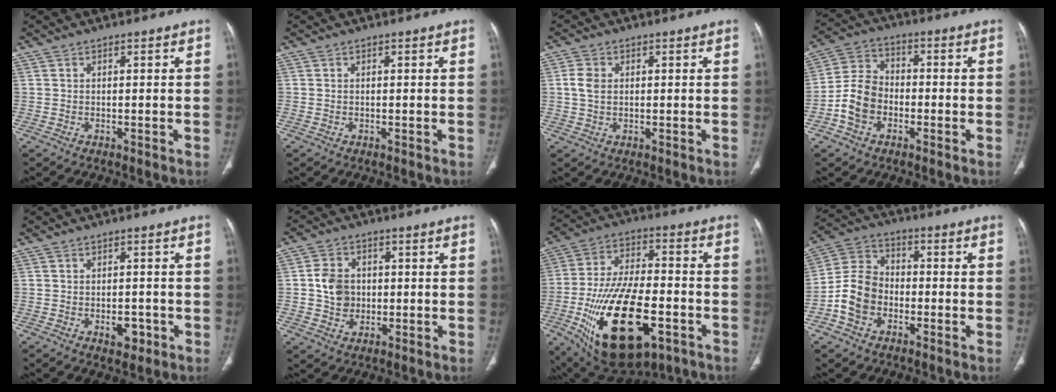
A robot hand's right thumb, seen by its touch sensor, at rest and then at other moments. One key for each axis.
{"total": 0.0}
{"total": 3.5, "fx": 0.5, "fy": 2.5, "fz": 2.4, "tx": -0.051, "ty": 0.004, "tz": 0.010}
{"total": 8.9, "fx": -2.9, "fy": 6.8, "fz": 5.0, "tx": -0.089, "ty": 0.029, "tz": -0.062}
{"total": 3.5, "fx": -1.4, "fy": 2.2, "fz": 2.4, "tx": -0.017, "ty": 0.005, "tz": -0.014}
{"total": 6.6, "fx": -0.1, "fy": 5.6, "fz": 3.5, "tx": -0.042, "ty": 0.004, "tz": -0.003}
{"total": 25.3, "fx": -9.0, "fy": 12.5, "fz": 20.1, "tx": -0.384, "ty": 0.018, "tz": -0.132}
{"total": 9.9, "fx": -3.0, "fy": 7.7, "fz": 5.4, "tx": -0.095, "ty": 0.033, "tz": -0.065}